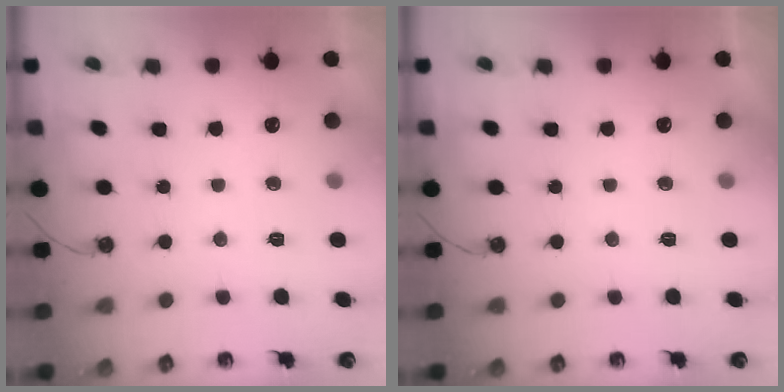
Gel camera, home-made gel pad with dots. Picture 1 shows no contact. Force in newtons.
{"total": 0.0}